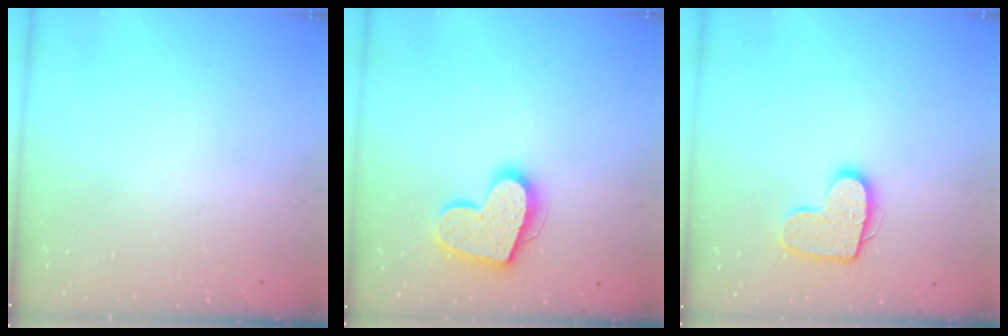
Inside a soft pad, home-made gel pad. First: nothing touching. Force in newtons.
{"total": 16.5, "press": 16.4, "slide": 1.2}
{"total": 11.8, "press": 11.8, "slide": 0.6}